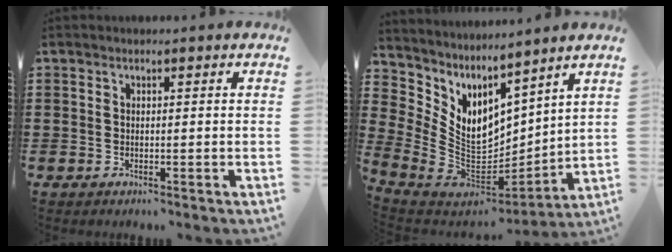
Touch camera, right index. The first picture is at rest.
{"total": 8.4, "force": [2.7, 6.3, 4.9], "torque": [-0.138, -0.045, 0.056]}